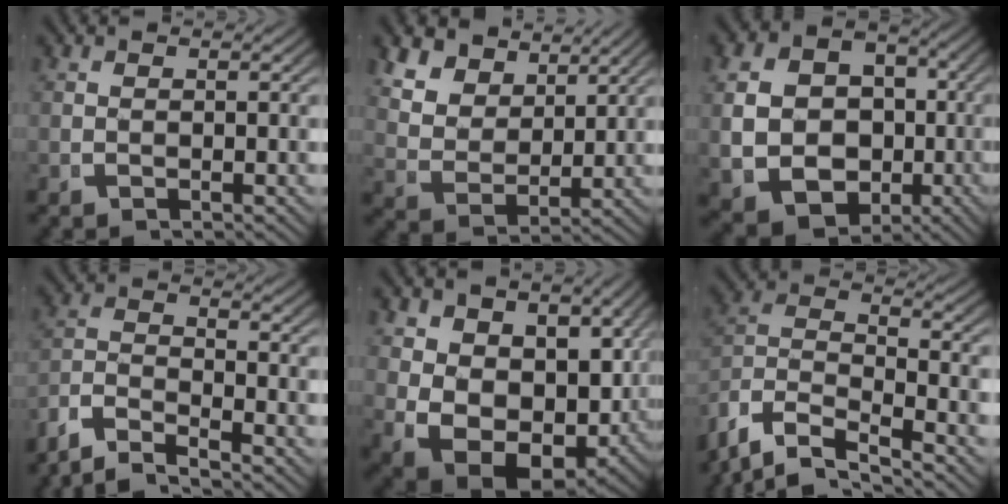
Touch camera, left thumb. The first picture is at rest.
{"total": 8.0, "force": [3.4, 5.6, 4.5], "torque": [-0.103, -0.015, 0.064]}
{"total": 14.0, "force": [-2.1, 11.5, 7.6], "torque": [-0.177, -0.059, -0.013]}
{"total": 5.4, "force": [-3.7, 2.8, 2.8], "torque": [-0.055, -0.012, -0.068]}
{"total": 13.0, "force": [-1.8, 9.5, 8.7], "torque": [-0.209, -0.085, 0.005]}
{"total": 12.7, "force": [-2.9, 9.6, 7.8], "torque": [-0.193, -0.047, -0.044]}